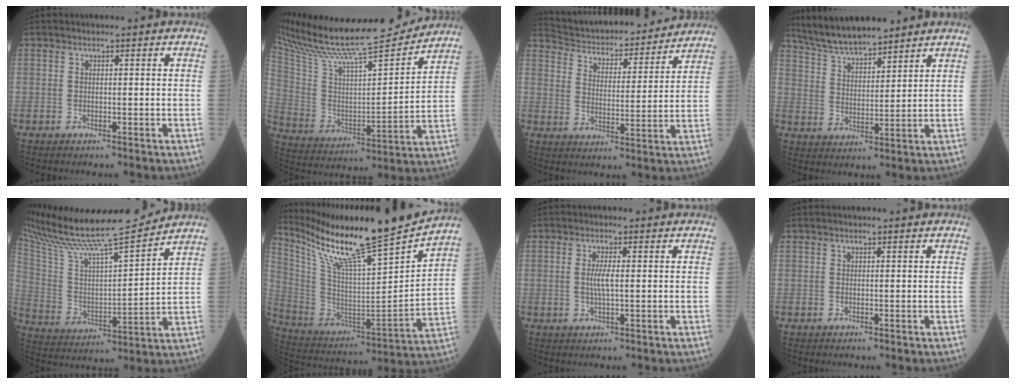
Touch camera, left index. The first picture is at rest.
{"total": 22.8, "force": [21.1, 1.5, 8.5], "torque": [-0.167, -0.017, 0.343]}
{"total": 18.5, "force": [17.5, 3.3, 5.0], "torque": [-0.080, 0.006, 0.252]}
{"total": 10.2, "force": [9.1, 1.7, 4.2], "torque": [-0.085, 0.018, 0.171]}
{"total": 18.0, "force": [16.8, -0.3, 6.5], "torque": [-0.138, -0.014, 0.294]}
{"total": 22.0, "force": [18.8, -1.2, 11.3], "torque": [-0.209, -0.046, 0.317]}
{"total": 3.0, "force": [0.1, 0.5, 2.9], "torque": [-0.061, -0.002, 0.002]}
{"total": 0.0}